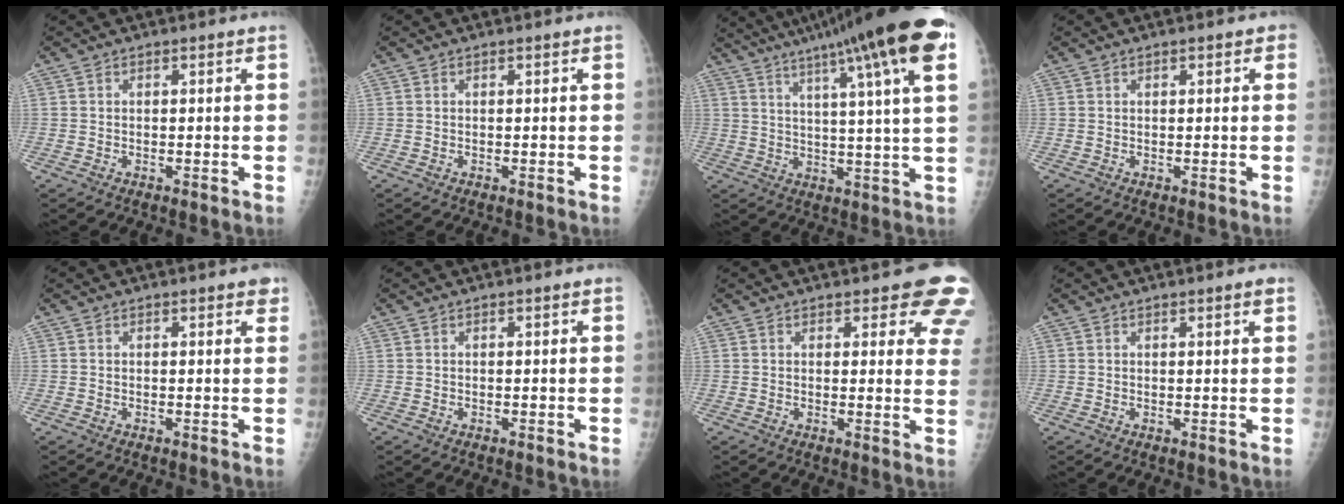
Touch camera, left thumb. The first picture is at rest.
{"total": 0.0}
{"total": 22.1, "force": [12.5, 1.5, 18.2], "torque": [-0.277, -0.009, 0.164]}
{"total": 1.9, "force": [0.8, 0.9, 1.4], "torque": [-0.014, 0.001, 0.009]}
{"total": 1.9, "force": [1.2, 0.7, 1.3], "torque": [-0.008, -0.002, 0.010]}
{"total": 0.0}
{"total": 9.6, "force": [7.4, 3.4, 5.1], "torque": [-0.009, -0.032, 0.064]}
{"total": 1.3, "force": [0.9, 0.0, 1.0], "torque": [-0.011, -0.005, 0.012]}